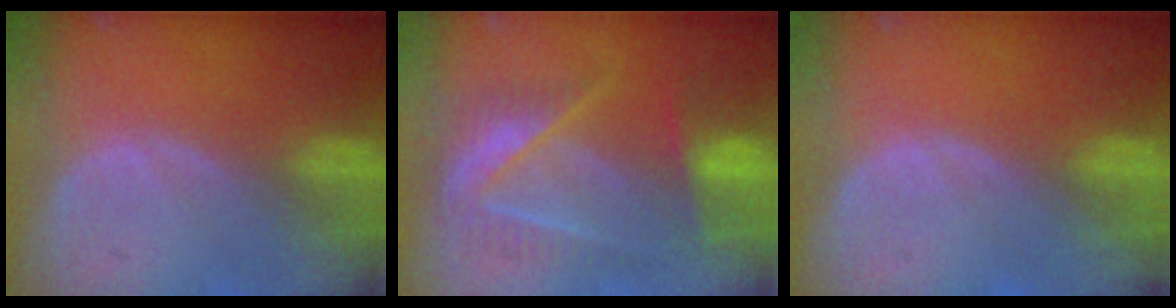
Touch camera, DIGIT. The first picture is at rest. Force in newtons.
{"total": 7.5, "press": 7.4, "slide": 1.1}
{"total": 0.0}